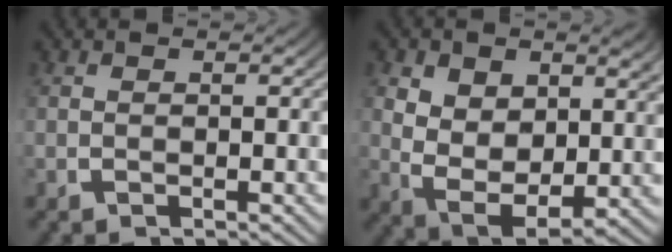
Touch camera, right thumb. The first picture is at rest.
{"total": 8.4, "force": [-0.8, 6.1, 5.7], "torque": [-0.138, -0.057, 0.009]}